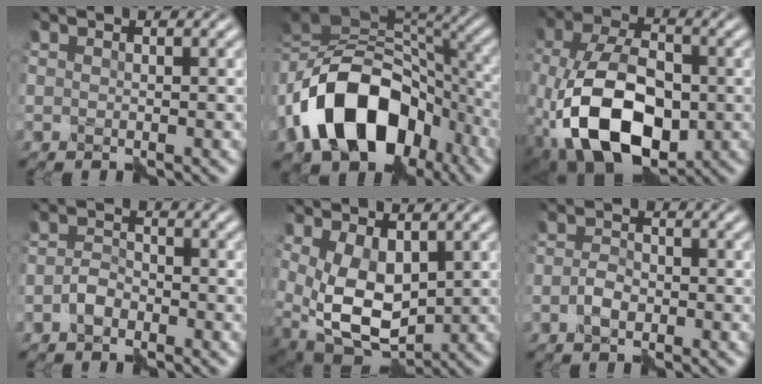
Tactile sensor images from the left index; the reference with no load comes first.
{"total": 15.1, "force": [-6.2, 9.9, 9.6], "torque": [-0.172, 0.009, -0.119]}
{"total": 11.2, "force": [-3.8, 6.5, 8.4], "torque": [-0.173, -0.007, -0.080]}
{"total": 1.9, "force": [-1.4, 1.0, 0.8], "torque": [-0.015, 0.007, -0.036]}
{"total": 7.5, "force": [0.2, 4.5, 6.0], "torque": [-0.126, -0.020, 0.013]}
{"total": 1.9, "force": [-1.0, 1.0, 1.2], "torque": [-0.024, 0.002, -0.027]}